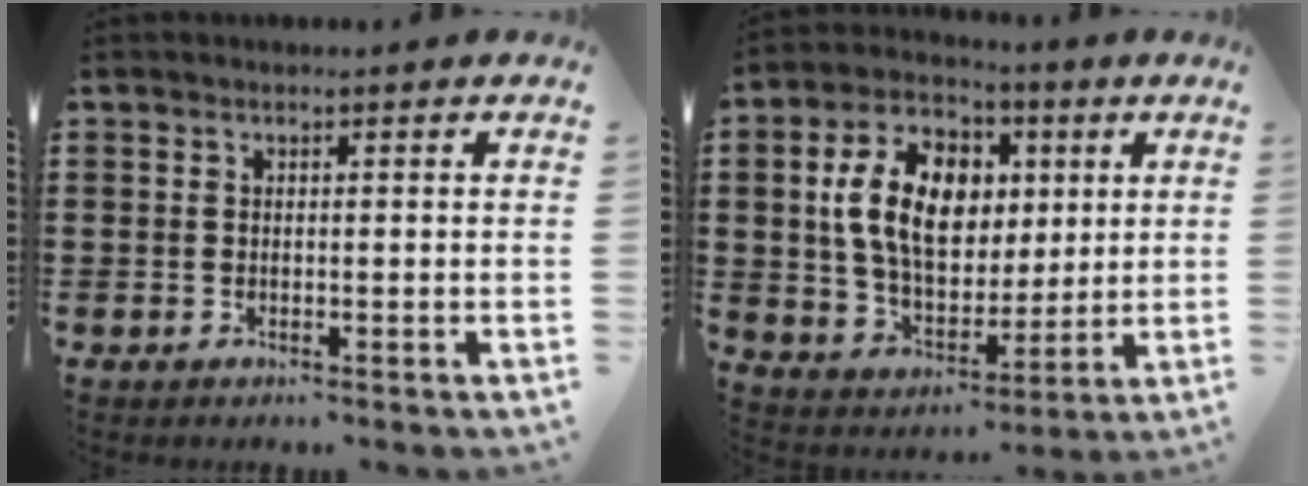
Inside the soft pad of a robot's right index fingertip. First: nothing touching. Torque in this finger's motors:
{"motor_torque": [2.14, 0.00, 1.05, 0.21]}